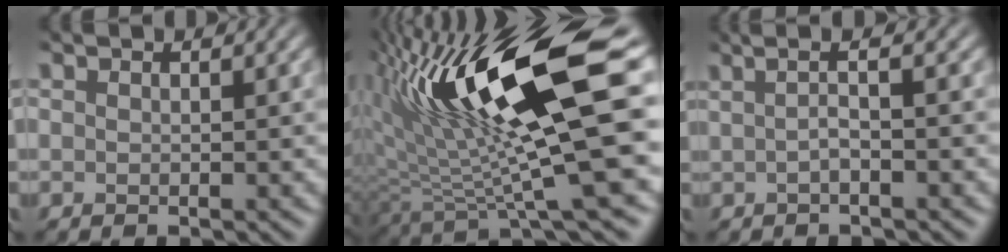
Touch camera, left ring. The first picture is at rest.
{"total": 13.4, "force": [2.8, 2.8, 12.8], "torque": [-0.219, -0.004, 0.049]}
{"total": 4.0, "force": [0.9, 1.5, 3.6], "torque": [-0.035, 0.022, -0.019]}